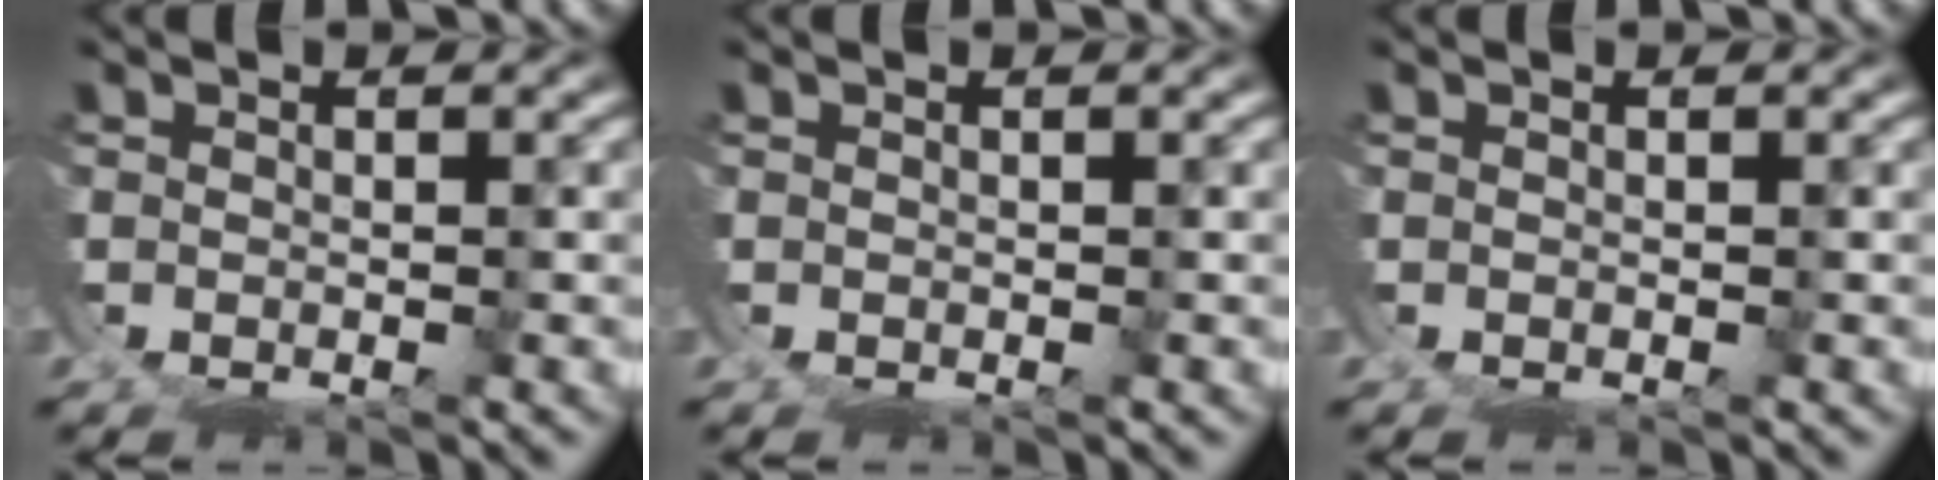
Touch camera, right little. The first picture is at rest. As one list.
[{"total": 0.0}, {"total": 0.0}]